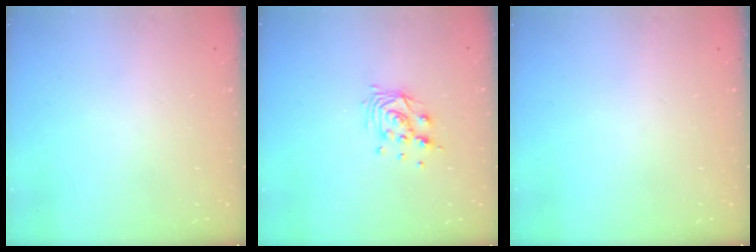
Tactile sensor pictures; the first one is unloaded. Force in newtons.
{"total": 9.5, "press": 9.4, "slide": 0.8}
{"total": 0.0}